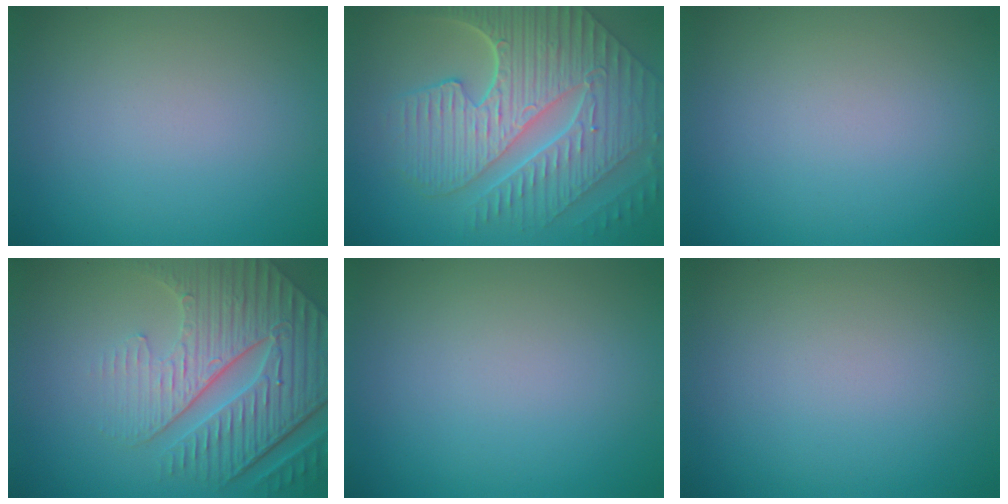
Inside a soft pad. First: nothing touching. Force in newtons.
{"total": 10.6, "press": 7.3, "slide": 7.7}
{"total": 0.0}
{"total": 8.3, "press": 5.9, "slide": 5.8}
{"total": 0.0}
{"total": 0.0}